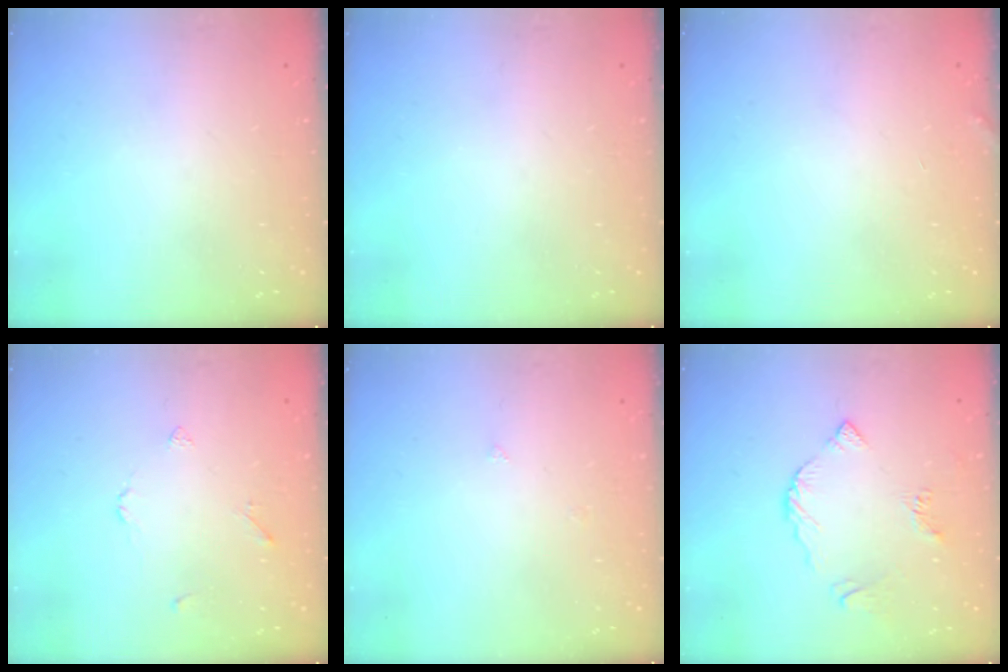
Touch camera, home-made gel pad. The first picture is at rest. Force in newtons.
{"total": 0.0}
{"total": 2.0, "press": 2.0, "slide": 0.2}
{"total": 2.2, "press": 2.2, "slide": 0.5}
{"total": 3.8, "press": 3.8, "slide": 0.4}
{"total": 6.0, "press": 6.0, "slide": 0.5}